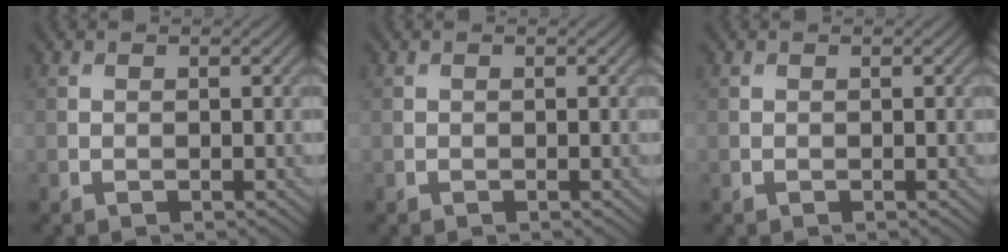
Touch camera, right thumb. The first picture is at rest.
{"total": 0.0}
{"total": 0.0}